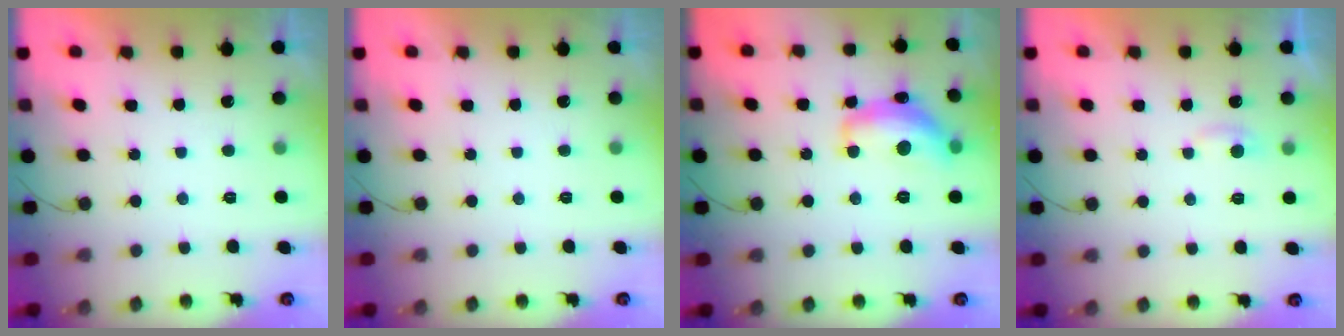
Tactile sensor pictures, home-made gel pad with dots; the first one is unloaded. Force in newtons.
{"total": 0.0}
{"total": 14.1, "press": 14.0, "slide": 0.8}
{"total": 2.8, "press": 2.8, "slide": 0.4}